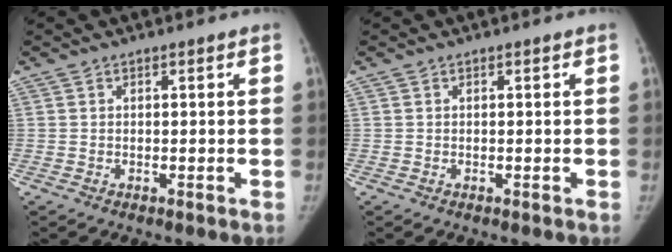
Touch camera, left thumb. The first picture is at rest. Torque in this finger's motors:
{"motor_torque": [0.00, 0.00, 0.08, -0.07, 0.00]}